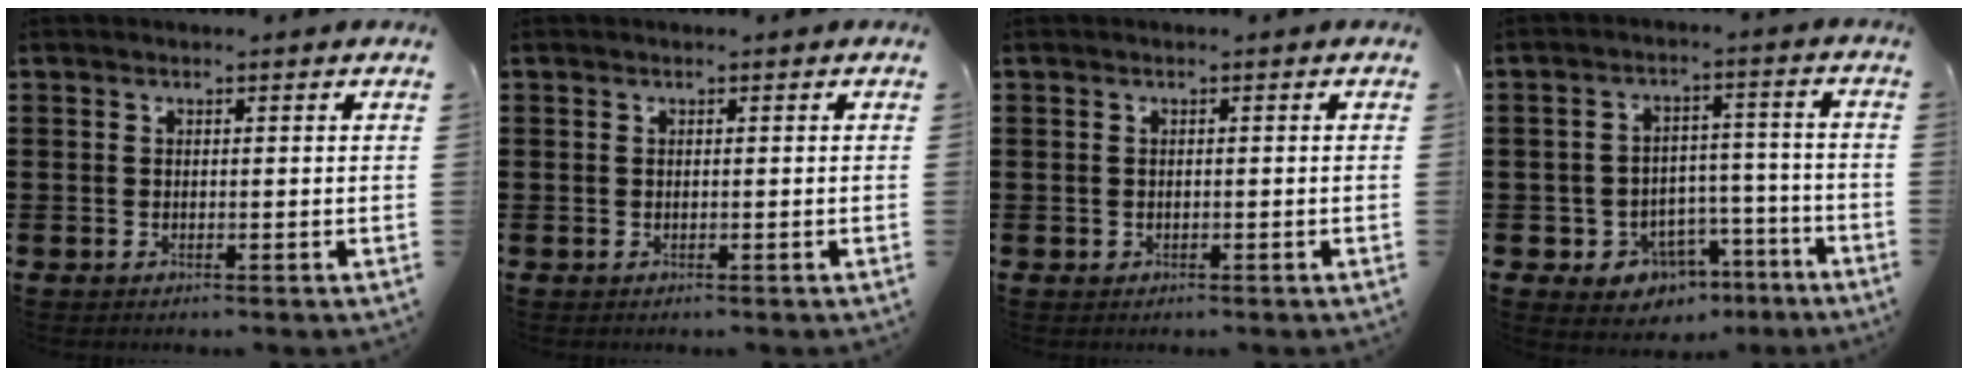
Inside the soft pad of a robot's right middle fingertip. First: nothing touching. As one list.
[{"total": 0.0}, {"total": 0.0}, {"total": 5.7, "force": [-4.2, 3.7, 1.5], "torque": [-0.032, 0.026, -0.078]}]